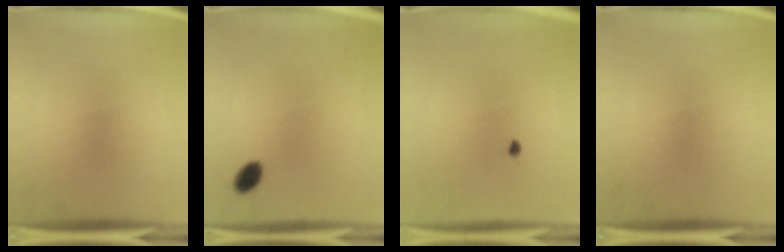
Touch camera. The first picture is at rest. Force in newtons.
{"total": 3.1}
{"total": 0.7}
{"total": 0.0}